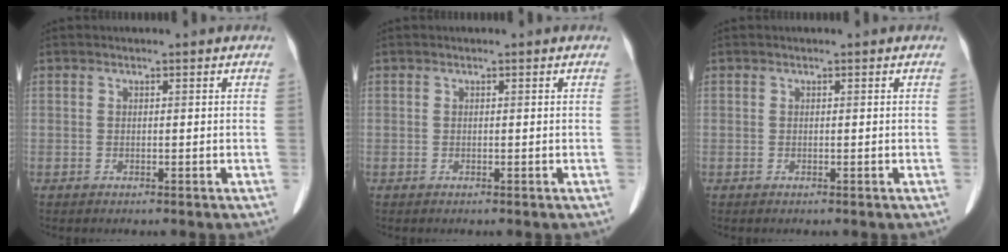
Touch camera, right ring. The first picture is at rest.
{"total": 0.0}
{"total": 0.0}